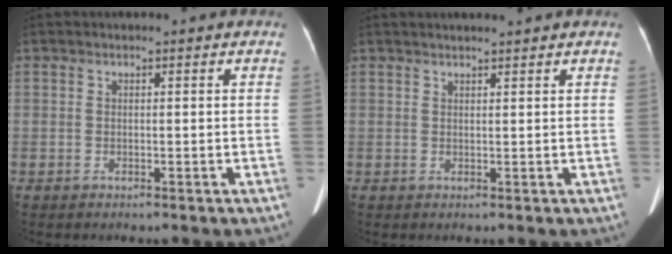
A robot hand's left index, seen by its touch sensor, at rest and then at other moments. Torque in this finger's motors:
{"motor_torque": [-0.24, 0.00, -0.26, -0.03]}